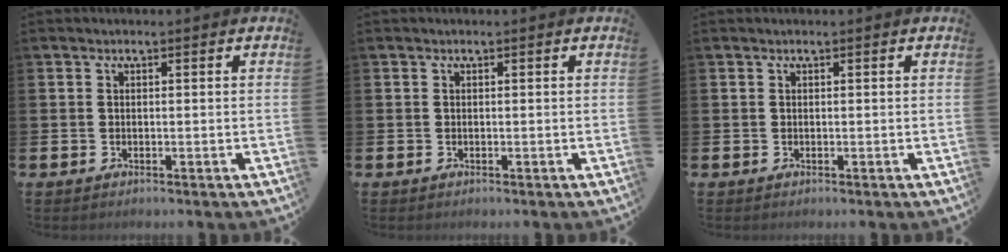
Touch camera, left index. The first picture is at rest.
{"total": 0.0}
{"total": 0.0}